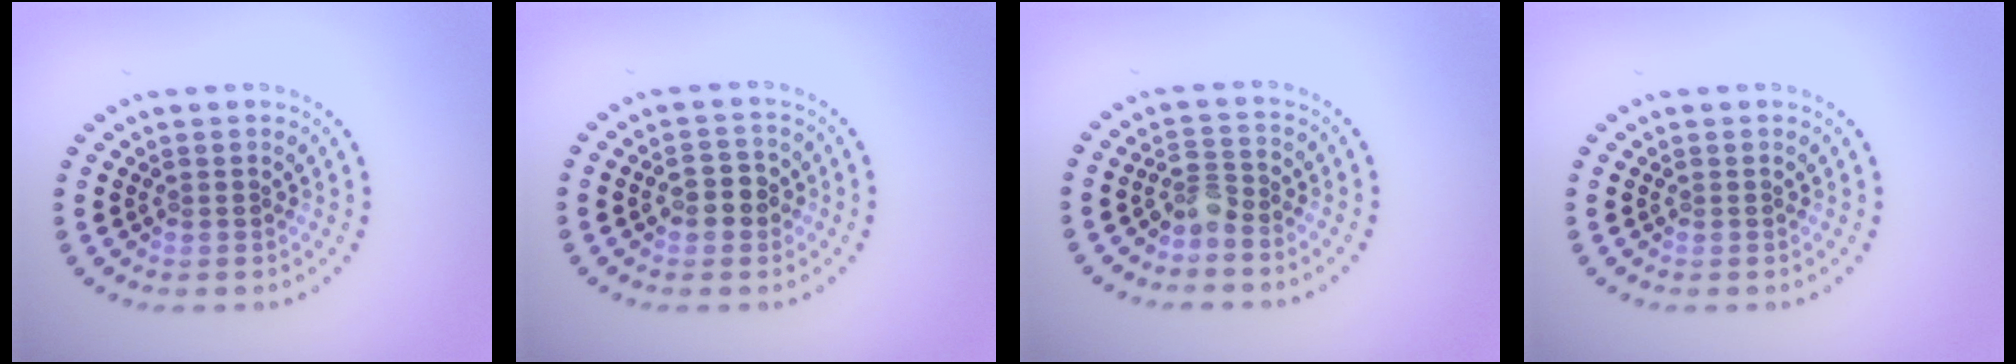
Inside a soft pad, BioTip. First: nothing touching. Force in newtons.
{"total": 2.6, "press": 2.5, "slide": 0.6}
{"total": 2.0, "press": 1.5, "slide": 1.3}
{"total": 0.0}